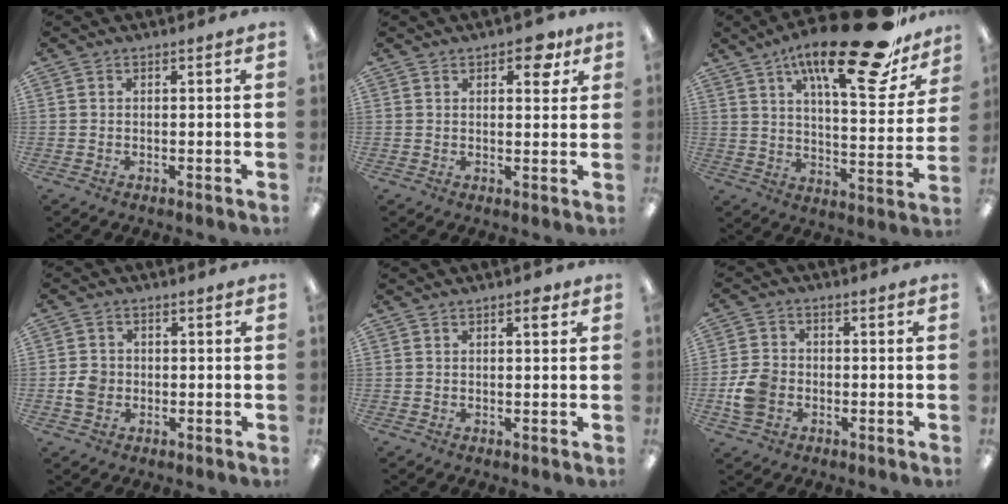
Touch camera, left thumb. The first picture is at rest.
{"total": 6.0, "force": [3.6, 2.9, 3.9], "torque": [-0.037, -0.013, 0.054]}
{"total": 25.0, "force": [16.6, 6.8, 17.5], "torque": [-0.264, -0.100, 0.260]}
{"total": 3.6, "force": [-0.7, 3.2, 1.6], "torque": [-0.026, 0.004, -0.011]}
{"total": 2.4, "force": [1.4, 0.8, 1.9], "torque": [-0.015, -0.007, 0.017]}
{"total": 6.7, "force": [-1.8, 5.3, 3.6], "torque": [-0.071, 0.008, -0.034]}